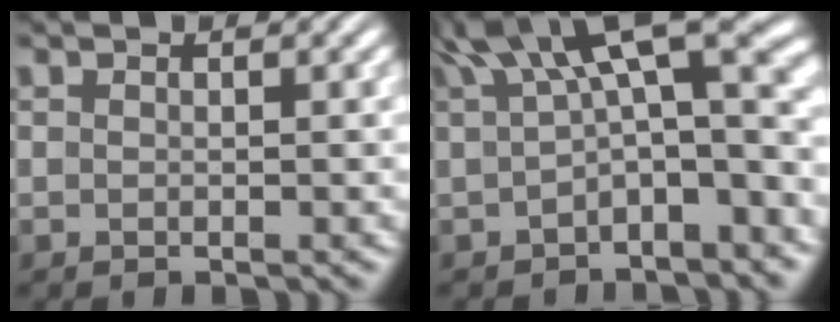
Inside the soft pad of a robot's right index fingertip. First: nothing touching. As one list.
[{"total": 7.8, "force": [1.4, 3.5, 6.8], "torque": [-0.090, 0.001, 0.023]}]